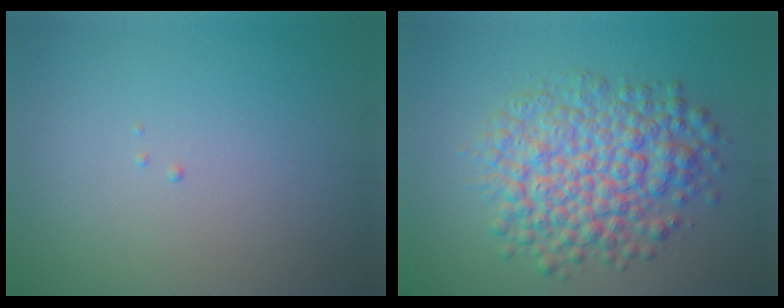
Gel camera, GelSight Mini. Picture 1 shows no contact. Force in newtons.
{"total": 7.7, "press": 7.7, "slide": 0.1}